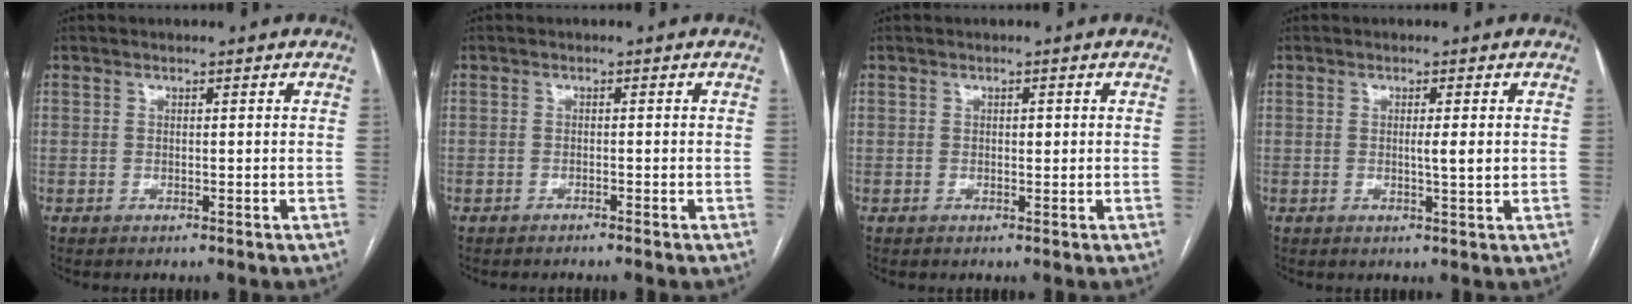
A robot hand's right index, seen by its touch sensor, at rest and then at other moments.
{"total": 1.3, "force": [-1.1, -0.3, 0.7], "torque": [-0.013, 0.003, -0.016]}
{"total": 0.7, "force": [0.1, 0.4, 0.6], "torque": [-0.008, 0.001, 0.001]}
{"total": 2.5, "force": [0.1, -0.1, 2.4], "torque": [-0.039, -0.002, -0.001]}